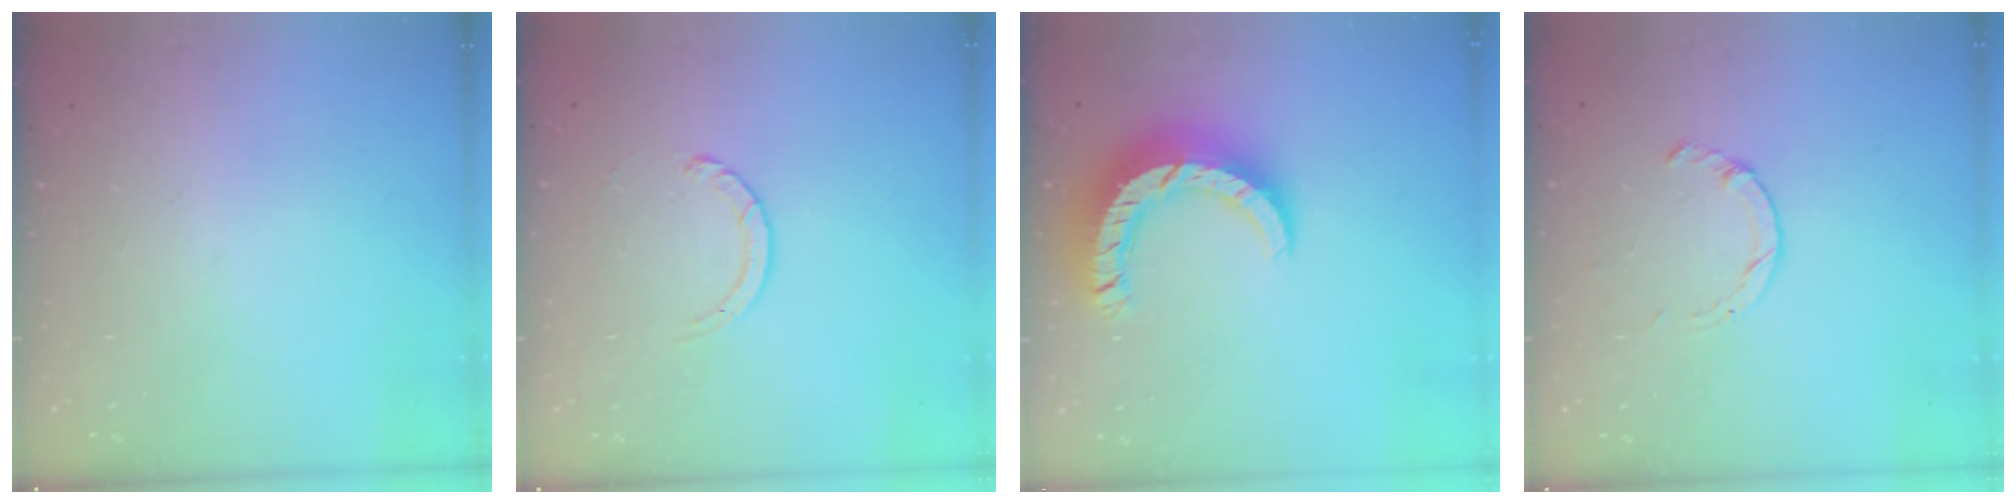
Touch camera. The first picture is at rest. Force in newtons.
{"total": 2.7, "press": 2.7, "slide": 0.3}
{"total": 12.0, "press": 12.0, "slide": 1.2}
{"total": 1.0, "press": 1.0, "slide": 0.3}